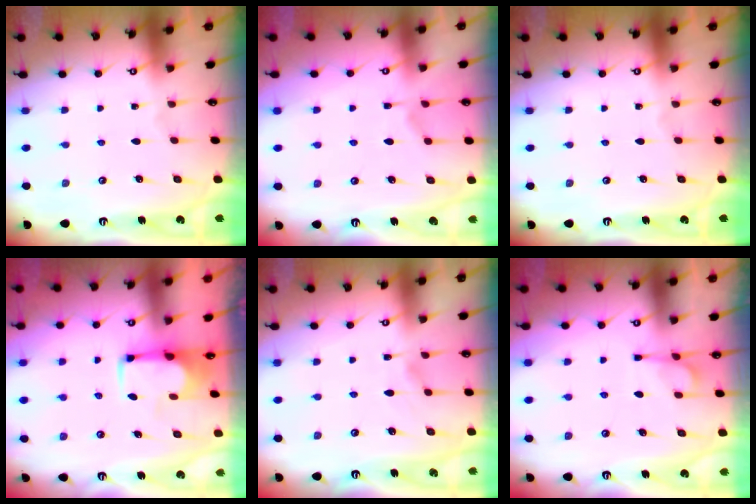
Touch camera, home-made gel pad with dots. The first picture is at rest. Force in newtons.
{"total": 1.6, "press": 0.9, "slide": 1.4}
{"total": 0.0}
{"total": 1.9, "press": 1.7, "slide": 0.8}
{"total": 1.8, "press": 1.6, "slide": 0.9}
{"total": 1.1, "press": 0.0, "slide": 1.1}